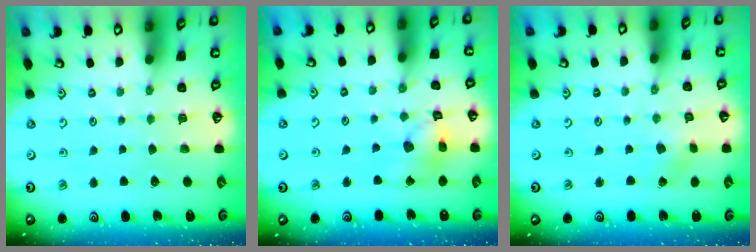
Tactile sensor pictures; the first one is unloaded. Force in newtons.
{"total": 11.6, "press": 11.5, "slide": 1.4}
{"total": 0.6, "press": 0.6, "slide": 0.2}